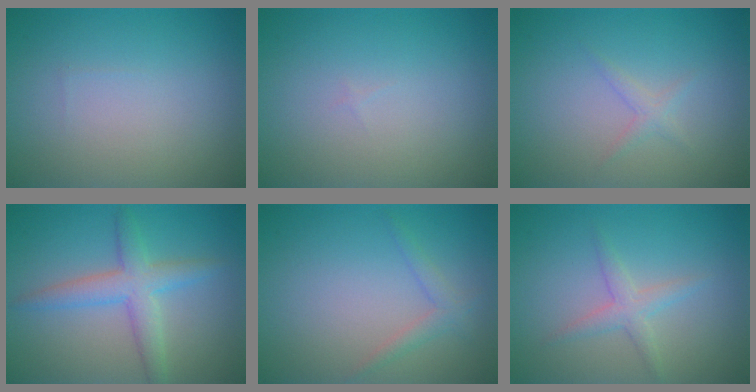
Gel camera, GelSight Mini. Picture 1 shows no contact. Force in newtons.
{"total": 0.0}
{"total": 1.1, "press": 1.1, "slide": 0.1}
{"total": 3.8, "press": 3.8, "slide": 0.2}
{"total": 1.4, "press": 1.4, "slide": 0.1}
{"total": 2.0, "press": 2.0, "slide": 0.1}